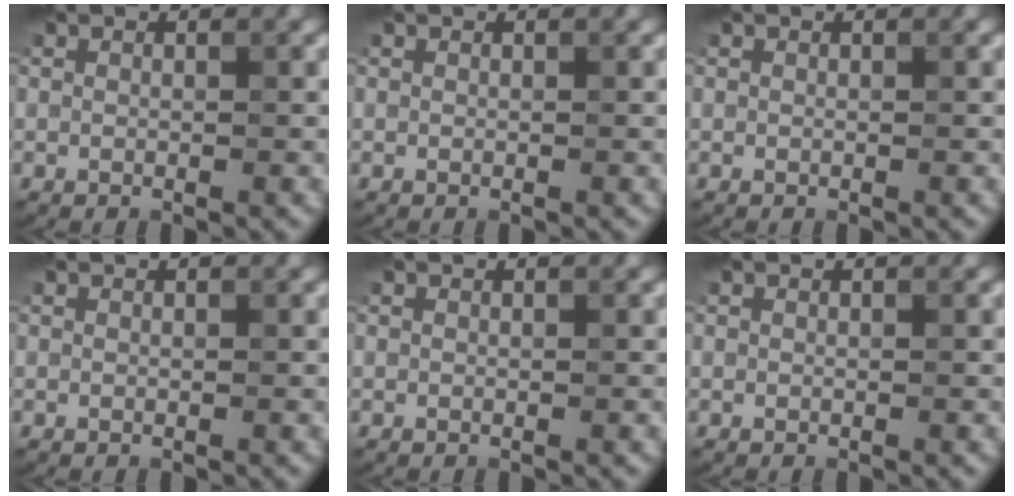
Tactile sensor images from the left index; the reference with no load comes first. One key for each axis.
{"total": 0.0}
{"total": 0.0}
{"total": 0.0}
{"total": 0.0}
{"total": 0.0}